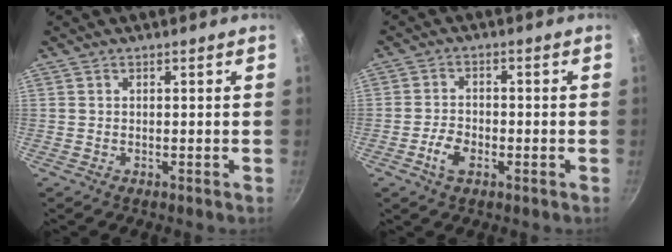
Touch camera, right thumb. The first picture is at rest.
{"total": 4.8, "force": [-1.9, 2.6, 3.5], "torque": [-0.065, 0.013, -0.036]}